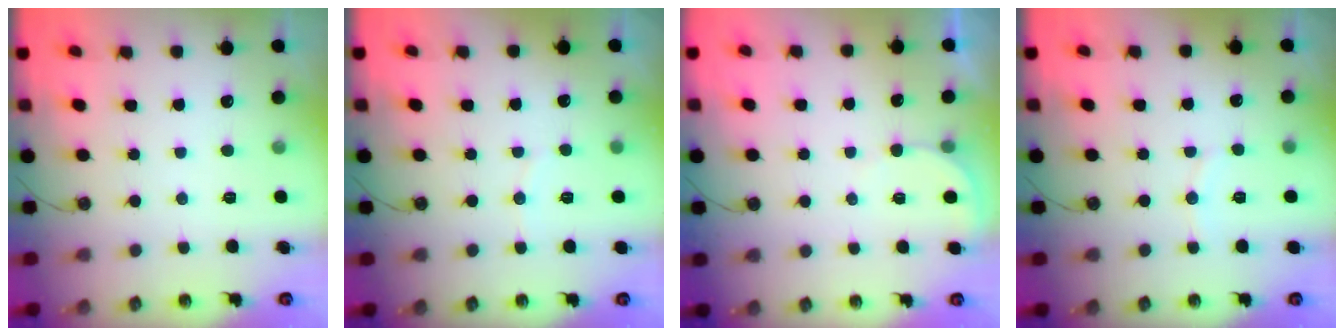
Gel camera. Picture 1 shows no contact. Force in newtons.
{"total": 3.1, "press": 3.0, "slide": 0.9}
{"total": 2.6, "press": 2.6, "slide": 0.2}
{"total": 4.7, "press": 4.6, "slide": 0.8}